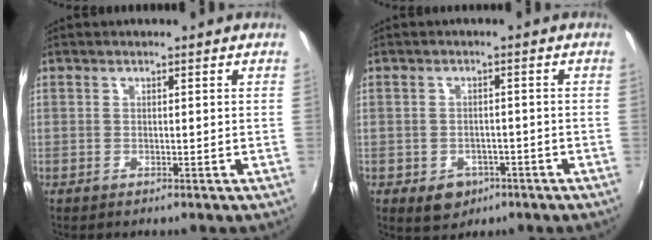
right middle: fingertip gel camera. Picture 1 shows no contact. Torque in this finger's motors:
{"motor_torque": [0.41, -0.34, 0.02, 0.01]}